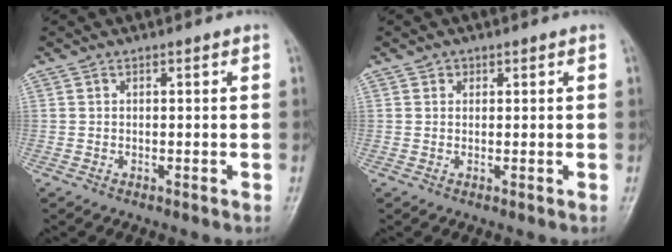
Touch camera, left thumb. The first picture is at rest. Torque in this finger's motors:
{"motor_torque": [-0.05, -0.03, -0.42, -0.08, -0.02]}